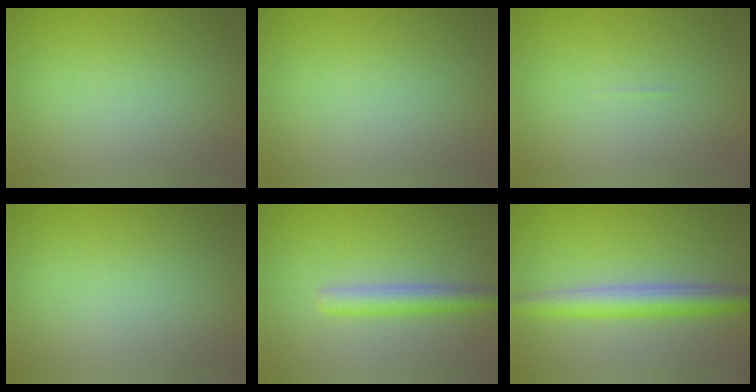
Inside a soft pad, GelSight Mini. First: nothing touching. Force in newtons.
{"total": 0.0}
{"total": 0.0}
{"total": 0.0}
{"total": 3.0, "press": 3.0, "slide": 0.1}
{"total": 4.5, "press": 4.5, "slide": 0.0}